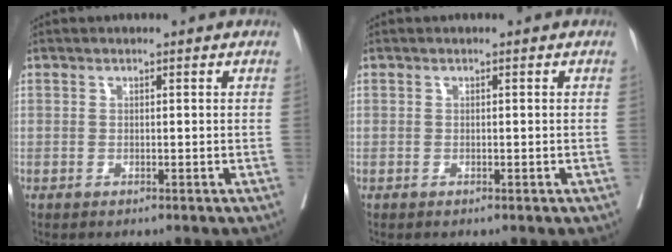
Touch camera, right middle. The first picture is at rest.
{"total": 0.0}